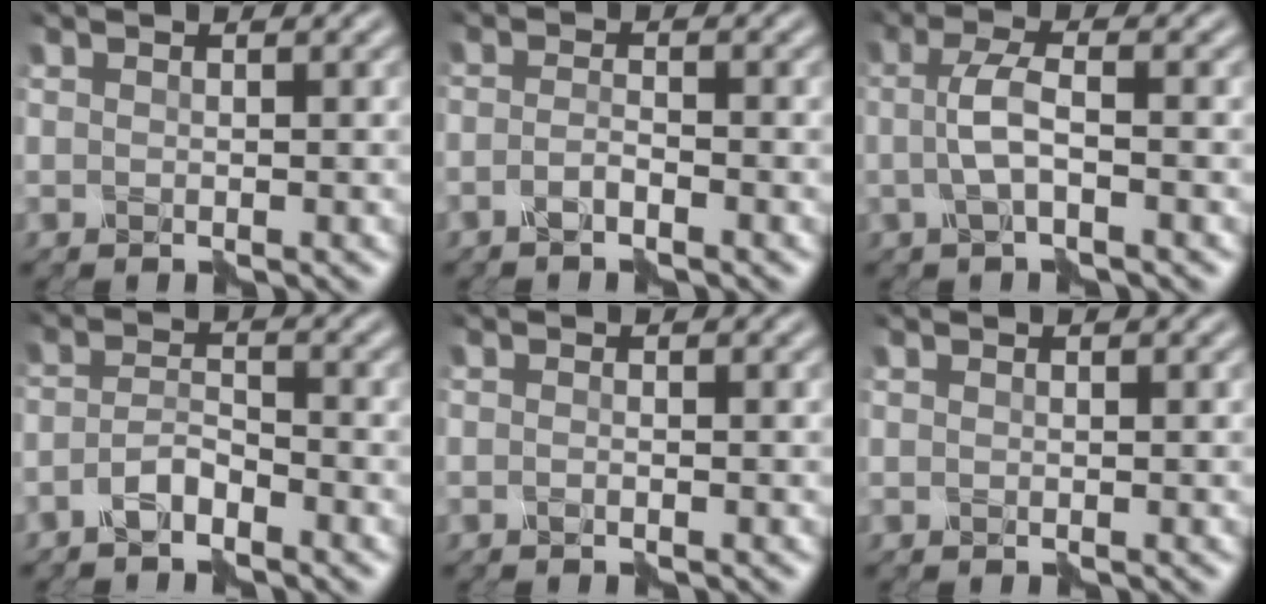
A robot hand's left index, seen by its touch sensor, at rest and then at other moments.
{"total": 1.5, "force": [-1.1, 0.1, 1.0], "torque": [-0.023, 0.004, -0.024]}
{"total": 2.9, "force": [-0.4, 0.7, 2.8], "torque": [-0.063, 0.004, -0.008]}
{"total": 2.3, "force": [-1.8, 0.5, 1.3], "torque": [-0.033, 0.007, -0.041]}
{"total": 0.6, "force": [-0.3, 0.1, 0.5], "torque": [-0.011, -0.004, -0.017]}
{"total": 0.0}